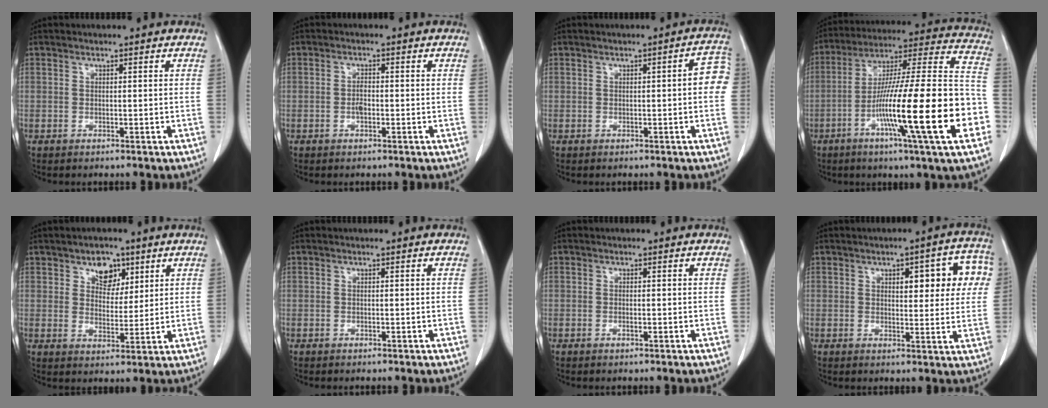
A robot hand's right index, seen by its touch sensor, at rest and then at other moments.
{"total": 1.6, "force": [-0.4, 0.7, 1.4], "torque": [-0.028, 0.003, -0.008]}
{"total": 3.8, "force": [0.1, 0.9, 3.7], "torque": [-0.035, 0.012, -0.006]}
{"total": 25.8, "force": [-8.3, 0.7, 24.4], "torque": [-0.345, -0.012, -0.144]}
{"total": 5.3, "force": [3.0, 3.5, 2.6], "torque": [-0.037, 0.004, 0.052]}
{"total": 0.0}
{"total": 0.6, "force": [-0.1, 0.1, 0.6], "torque": [-0.012, -0.001, -0.001]}
{"total": 9.9, "force": [3.0, 3.5, 8.8], "torque": [-0.094, 0.023, 0.034]}